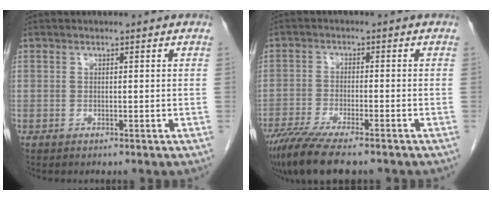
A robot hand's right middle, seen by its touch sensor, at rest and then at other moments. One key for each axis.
{"total": 11.1, "fx": -8.9, "fy": 1.7, "fz": 6.5, "tx": -0.106, "ty": -0.024, "tz": -0.144}